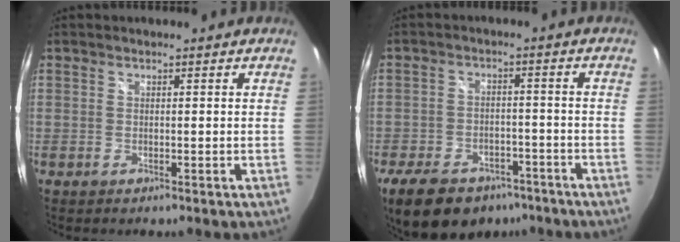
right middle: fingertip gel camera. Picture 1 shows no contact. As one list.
[{"total": 15.4, "force": [-10.8, 8.4, 7.2], "torque": [-0.170, -0.003, -0.156]}]